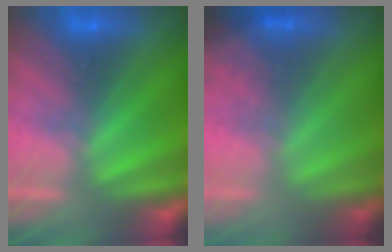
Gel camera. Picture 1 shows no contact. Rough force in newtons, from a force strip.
{"total": 1.8}